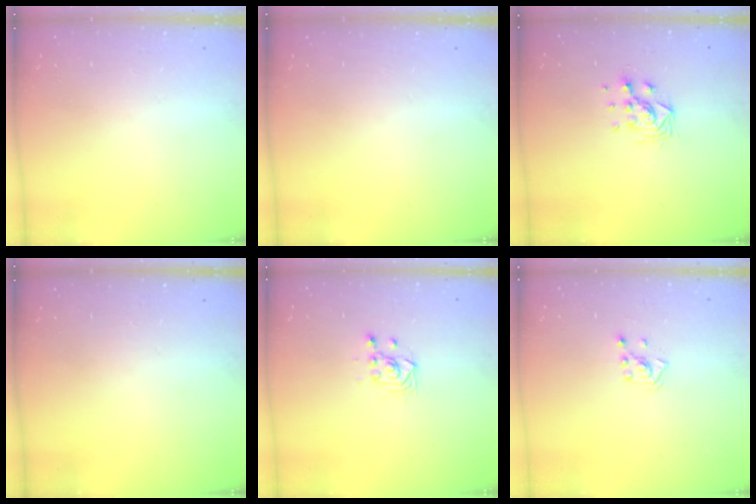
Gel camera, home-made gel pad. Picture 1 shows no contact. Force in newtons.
{"total": 0.0}
{"total": 7.9, "press": 7.9, "slide": 0.5}
{"total": 0.0}
{"total": 3.2, "press": 3.1, "slide": 0.7}
{"total": 2.6, "press": 2.6, "slide": 0.5}